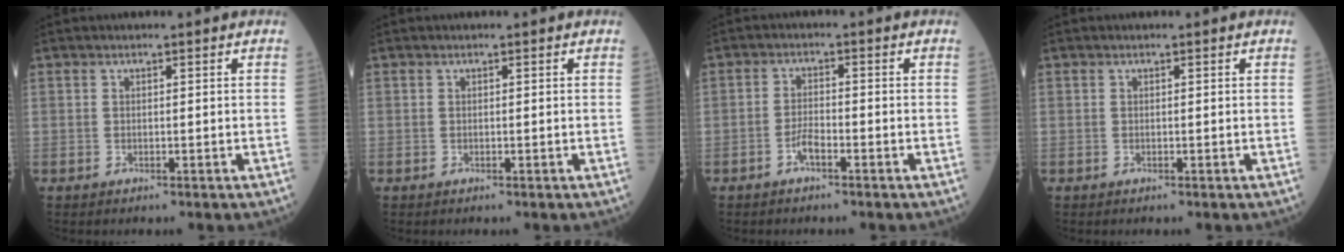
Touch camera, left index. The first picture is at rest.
{"total": 0.0}
{"total": 2.4, "force": [-1.5, 0.5, 1.7], "torque": [-0.032, 0.002, -0.031]}
{"total": 0.0}